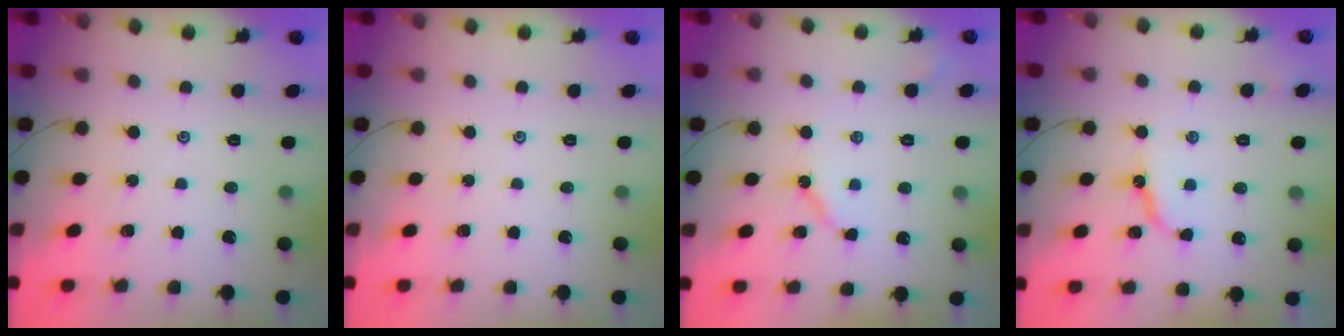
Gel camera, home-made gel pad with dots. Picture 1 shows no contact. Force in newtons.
{"total": 0.0}
{"total": 4.8, "press": 4.8, "slide": 0.7}
{"total": 6.4, "press": 6.4, "slide": 0.6}